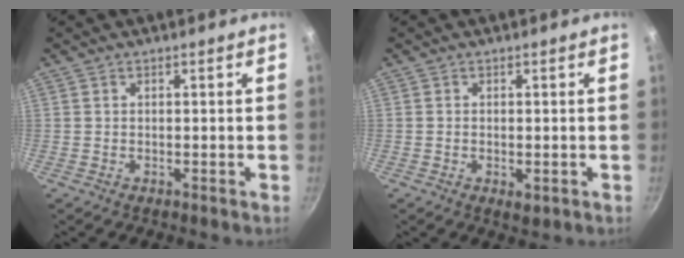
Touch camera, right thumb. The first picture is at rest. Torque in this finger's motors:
{"motor_torque": [-0.30, 0.12, -0.22, 0.05, -0.01]}